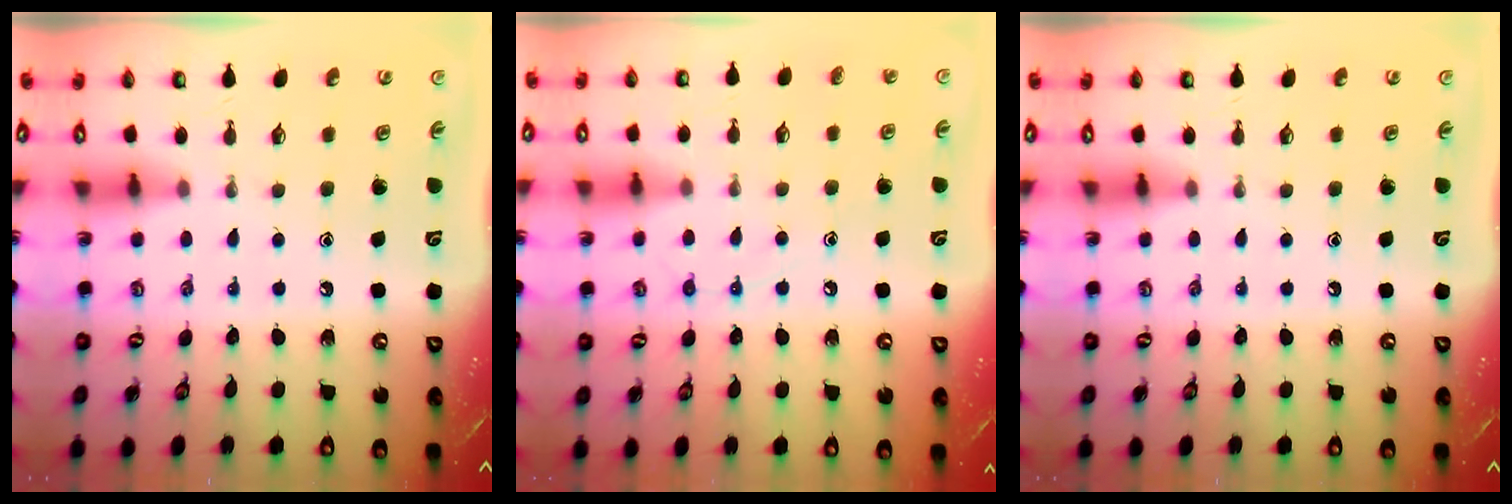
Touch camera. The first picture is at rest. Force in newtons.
{"total": 7.3, "press": 7.2, "slide": 0.7}
{"total": 0.0}